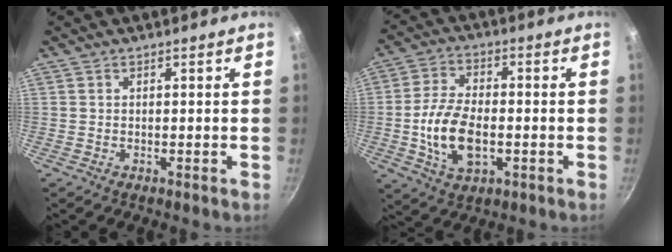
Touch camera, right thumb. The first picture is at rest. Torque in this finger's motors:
{"motor_torque": [-0.30, 0.44, 0.78, 0.33, 0.11]}